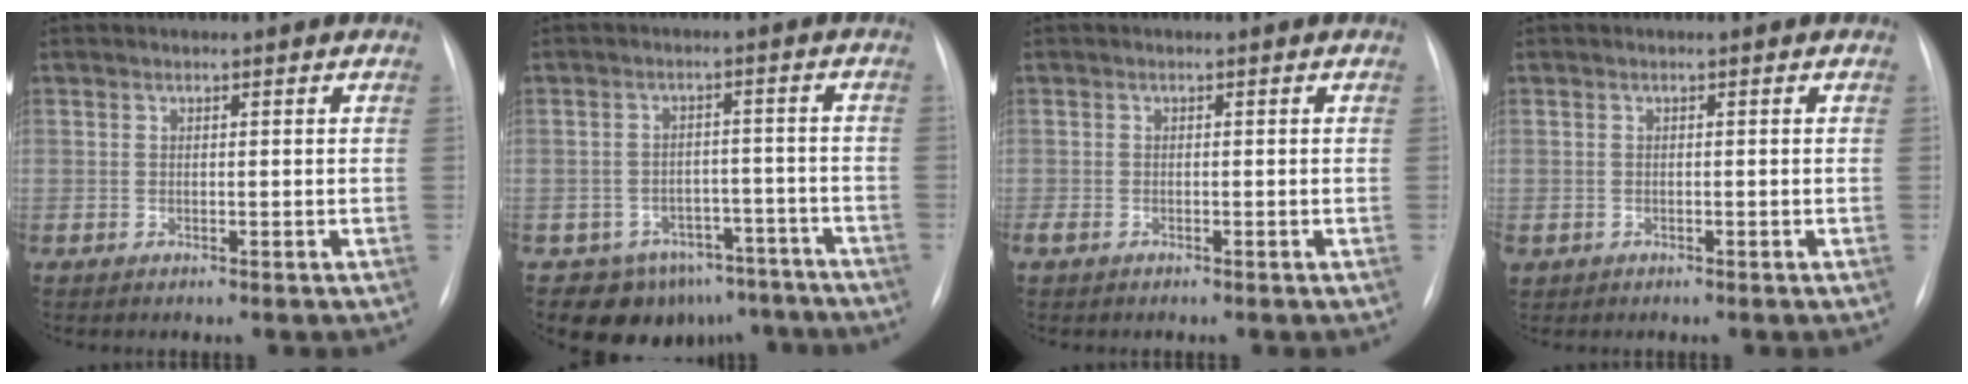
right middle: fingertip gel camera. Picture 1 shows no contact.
{"total": 9.8, "force": [-7.3, 6.5, 0.9], "torque": [0.012, 0.036, -0.086]}
{"total": 1.2, "force": [-0.7, 0.6, 0.7], "torque": [-0.016, 0.000, -0.009]}
{"total": 1.1, "force": [-0.6, 0.9, 0.4], "torque": [-0.013, 0.001, -0.001]}